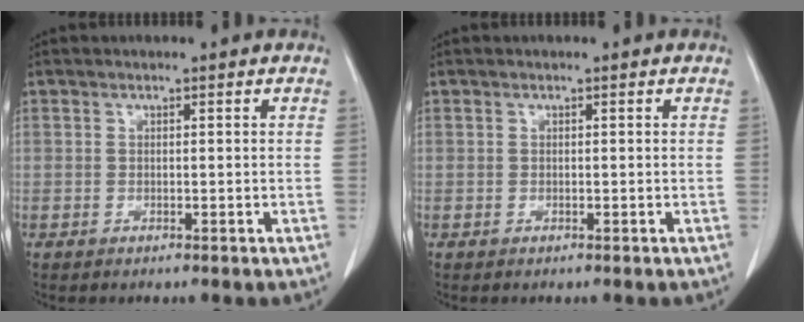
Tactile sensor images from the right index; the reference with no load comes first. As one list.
[{"total": 0.0}]